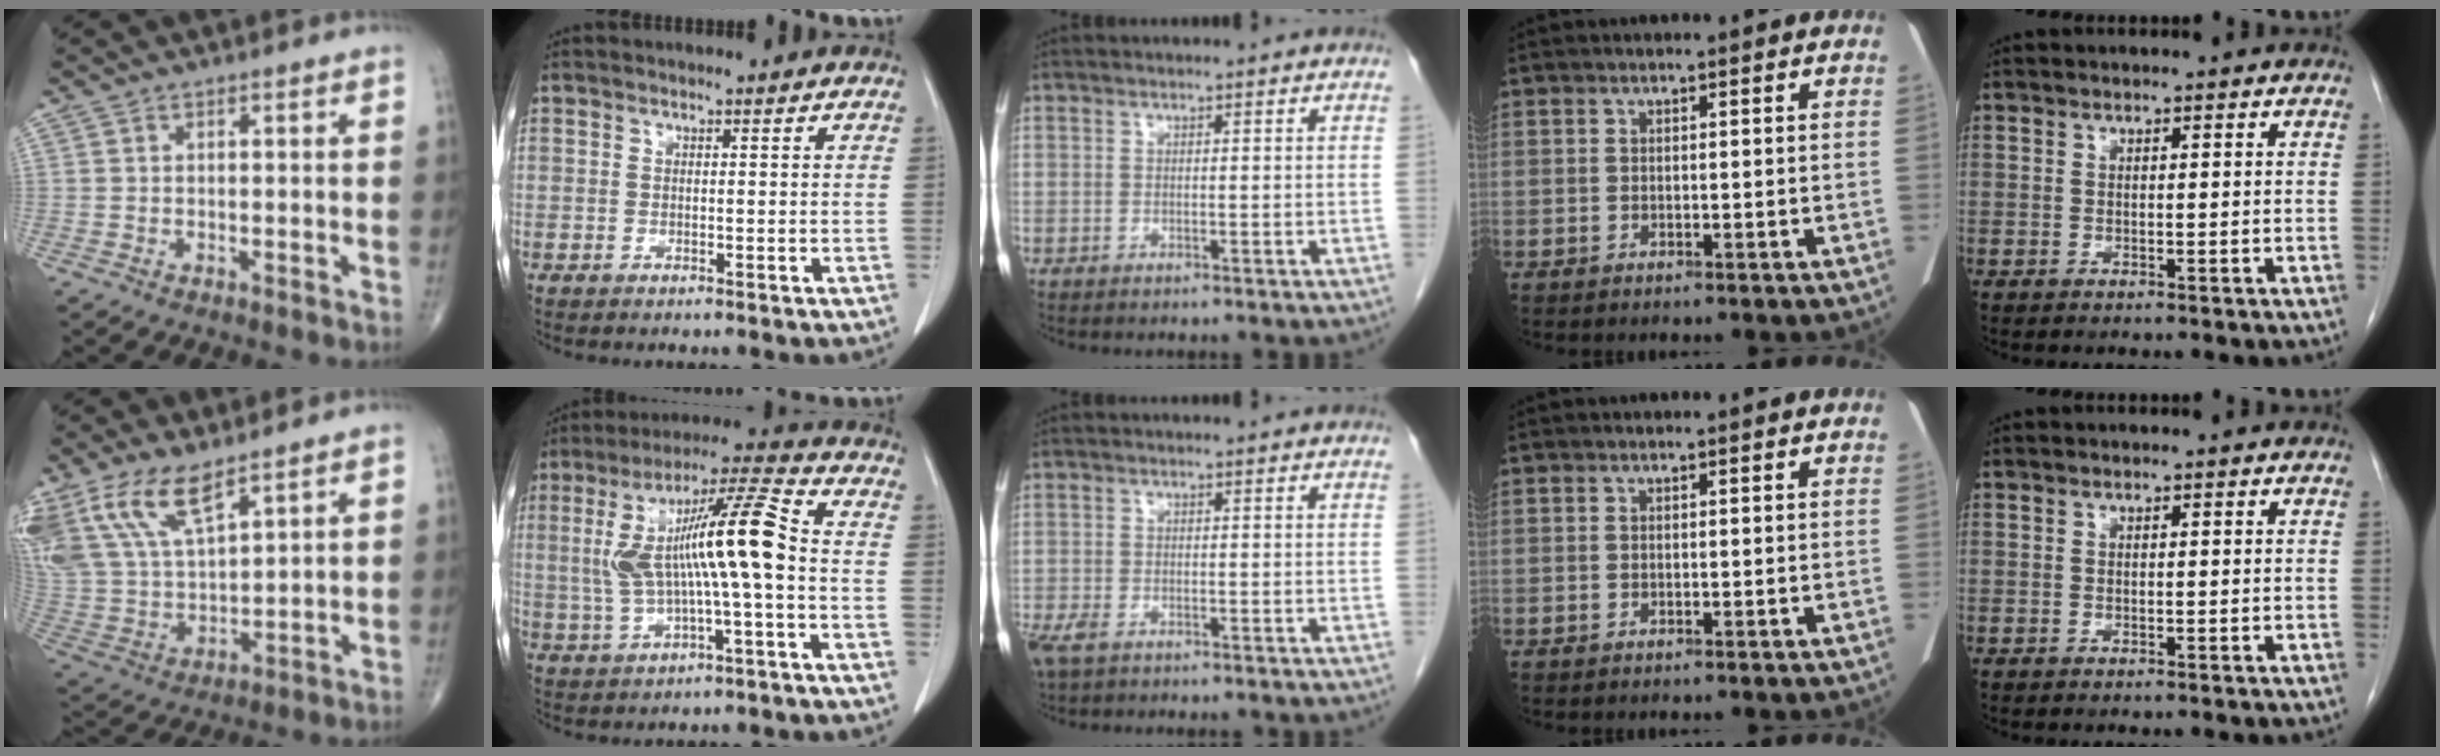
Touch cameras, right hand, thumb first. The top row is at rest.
{"thumb": {"total": 16.2, "force": [9.7, 6.8, 11.0], "torque": [-0.227, -0.033, 0.204]}, "index": {"total": 13.5, "force": [0.1, 1.0, 13.5], "torque": [-0.241, 0.027, 0.001]}, "middle": {"total": 4.8, "force": [-3.3, 2.2, 2.7], "torque": [-0.058, -0.010, -0.051]}}